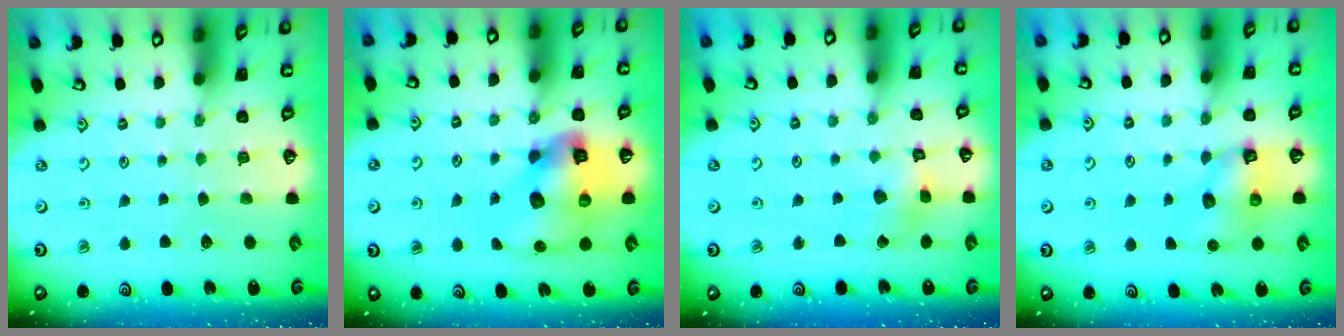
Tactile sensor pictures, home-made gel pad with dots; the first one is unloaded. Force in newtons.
{"total": 15.0, "press": 14.8, "slide": 2.3}
{"total": 5.7, "press": 5.7, "slide": 0.6}
{"total": 8.3, "press": 8.3, "slide": 0.5}